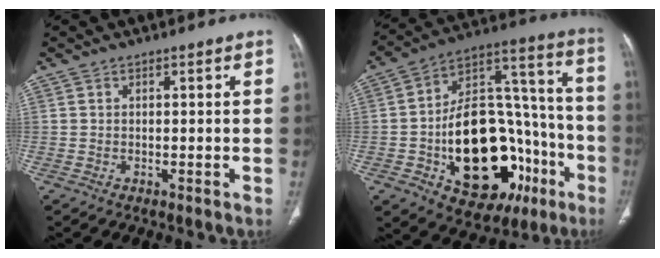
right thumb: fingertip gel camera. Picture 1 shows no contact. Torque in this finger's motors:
{"motor_torque": [3.47, 1.54, 2.10, -0.65, 0.59]}